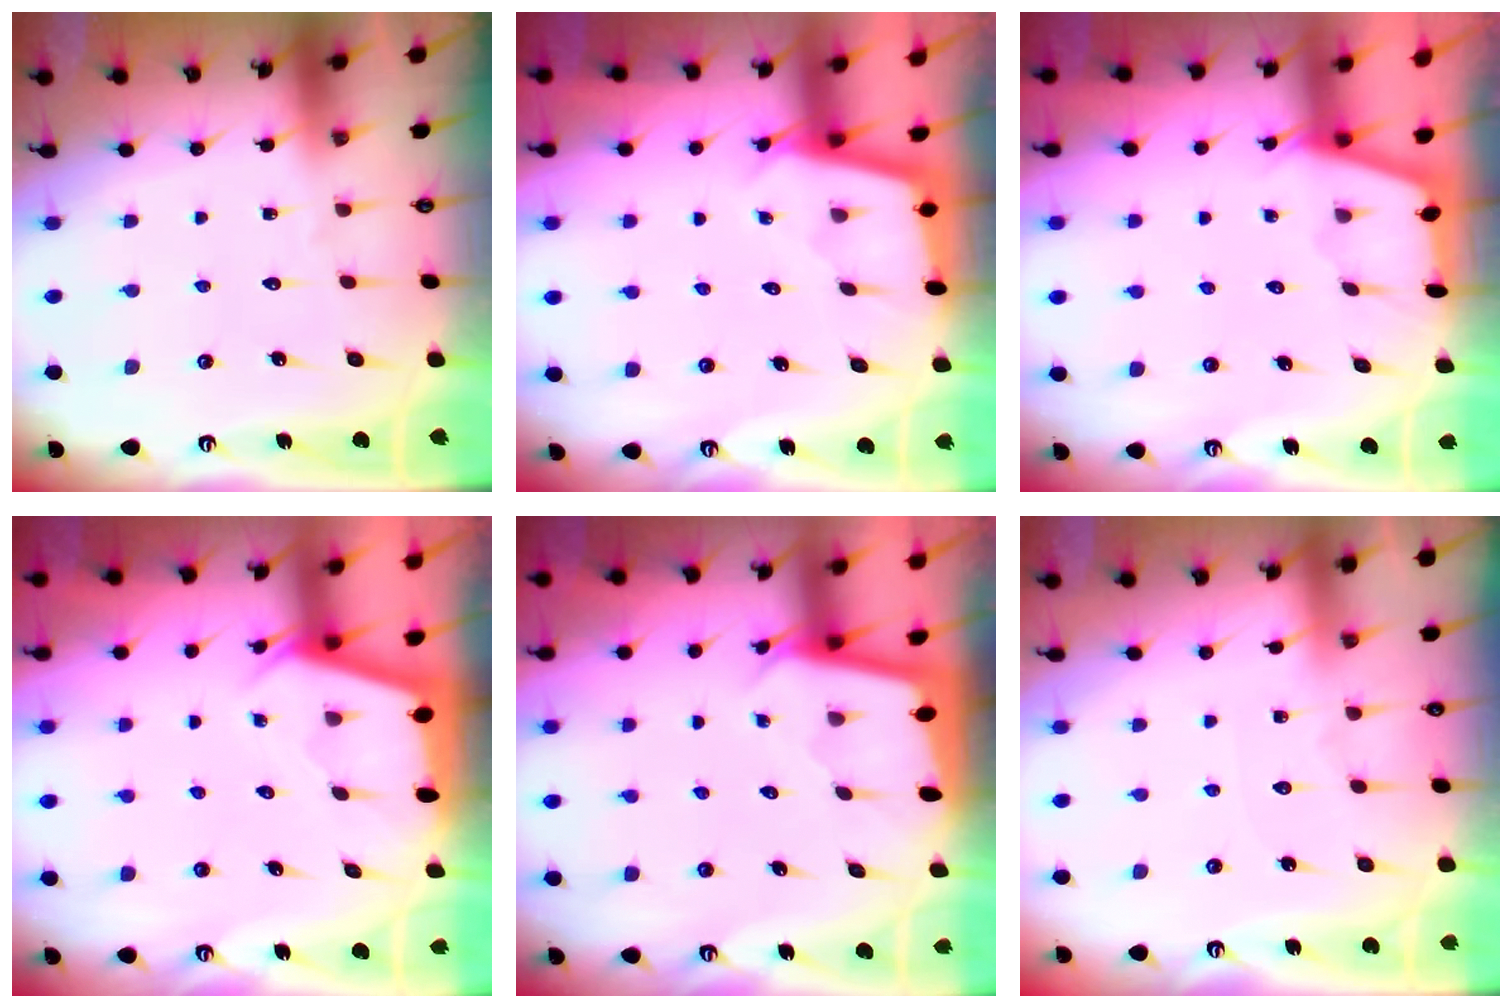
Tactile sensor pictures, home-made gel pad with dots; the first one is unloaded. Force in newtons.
{"total": 2.4, "press": 2.4, "slide": 0.1}
{"total": 2.2, "press": 2.2, "slide": 0.1}
{"total": 2.3, "press": 2.3, "slide": 0.3}
{"total": 1.8, "press": 1.8, "slide": 0.1}
{"total": 2.6, "press": 2.6, "slide": 0.3}